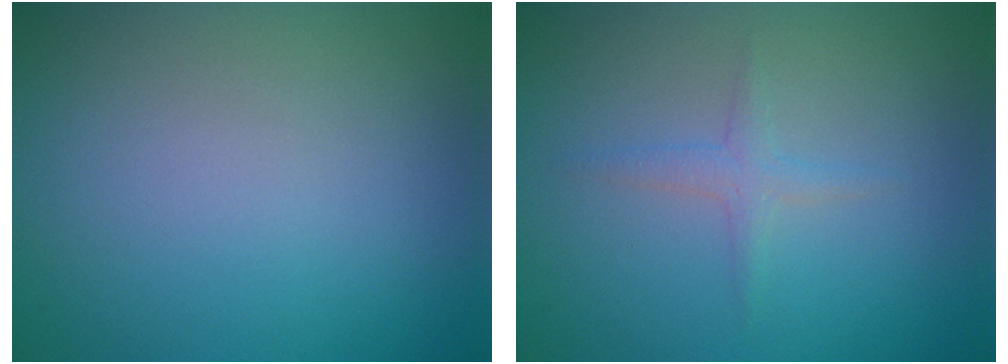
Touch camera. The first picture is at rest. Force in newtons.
{"total": 1.3, "press": 1.3, "slide": 0.1}